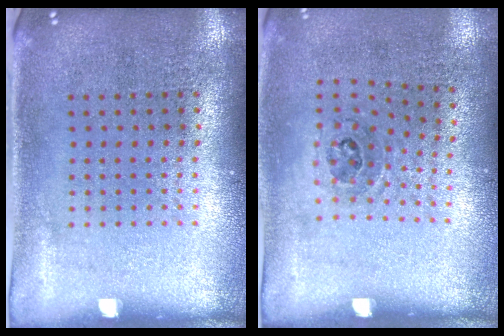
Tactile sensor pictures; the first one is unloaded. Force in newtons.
{"total": 1.1, "press": 0.7, "slide": 0.9}